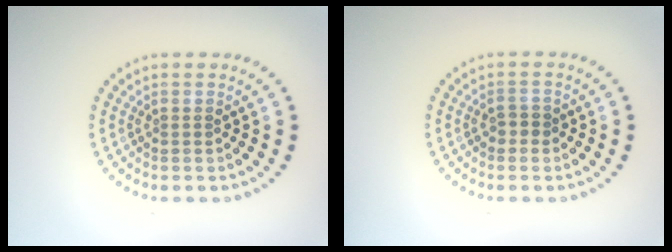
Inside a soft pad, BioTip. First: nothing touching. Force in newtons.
{"total": 1.1, "press": 1.1, "slide": 0.3}